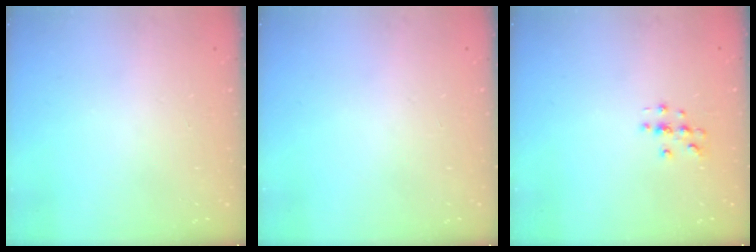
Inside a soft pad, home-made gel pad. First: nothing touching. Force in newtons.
{"total": 0.0}
{"total": 3.2, "press": 3.2, "slide": 0.3}